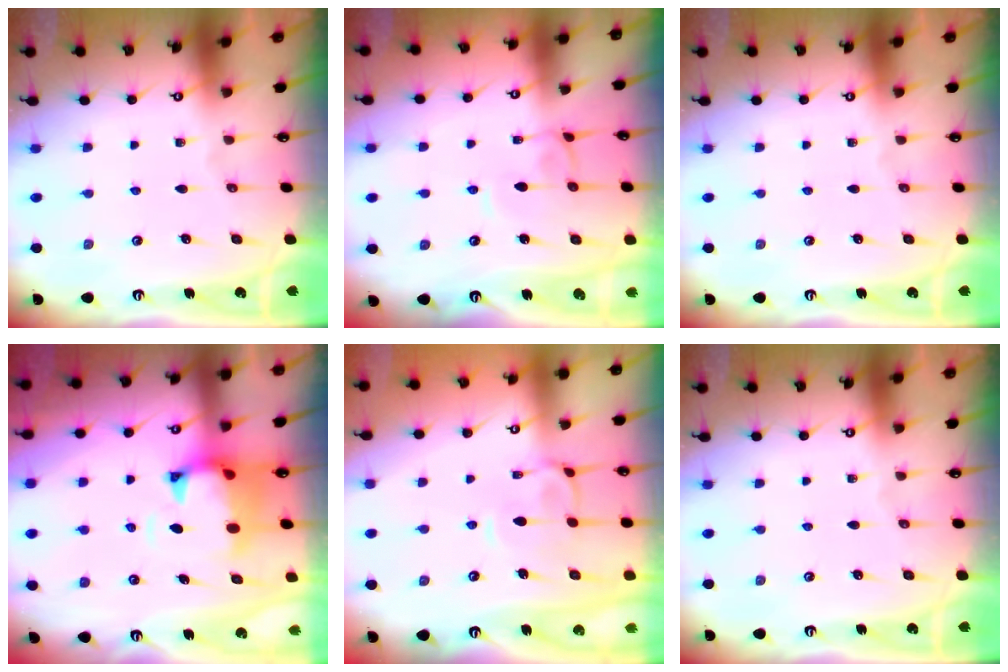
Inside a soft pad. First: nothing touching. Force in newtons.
{"total": 0.8, "press": 0.7, "slide": 0.3}
{"total": 0.0}
{"total": 1.5, "press": 1.1, "slide": 1.1}
{"total": 1.8, "press": 1.5, "slide": 0.9}
{"total": 0.0}